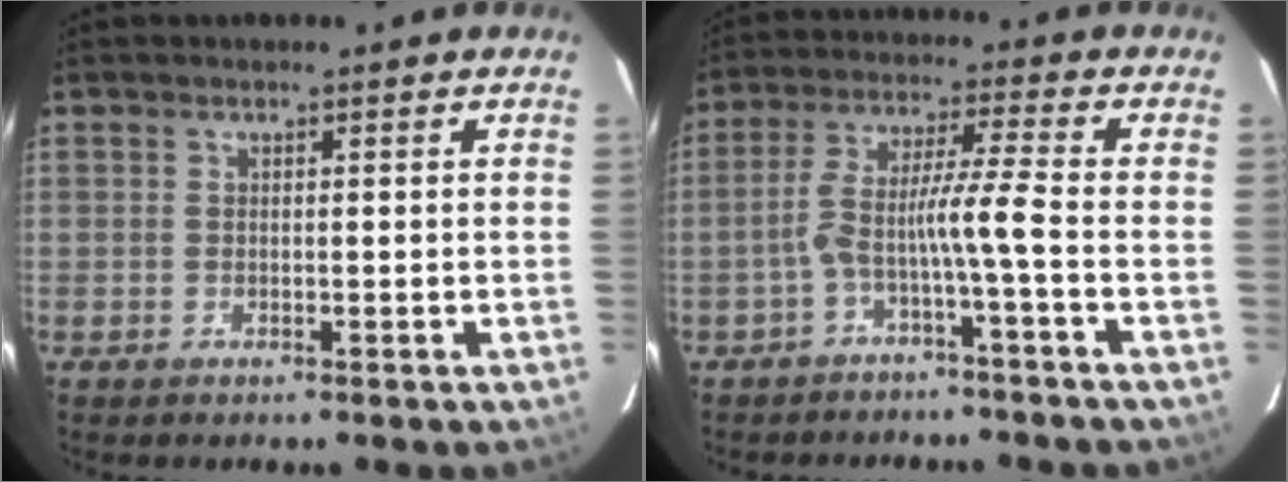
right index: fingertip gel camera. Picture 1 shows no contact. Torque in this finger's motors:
{"motor_torque": [0.81, -0.12, 0.43, 0.14]}